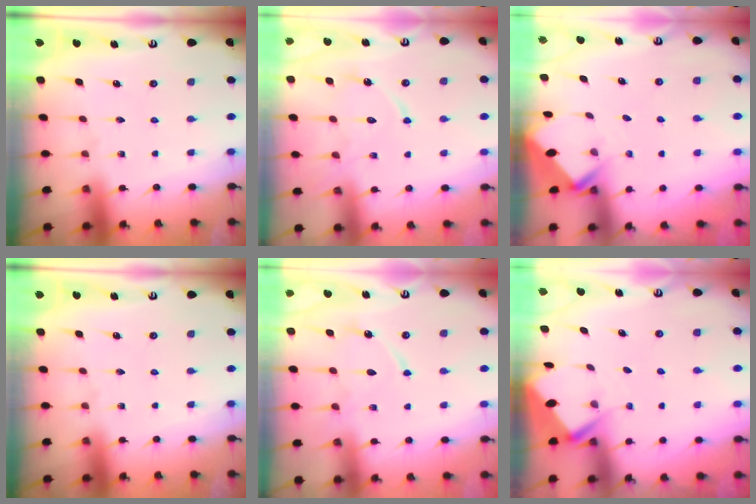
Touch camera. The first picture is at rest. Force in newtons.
{"total": 11.0, "press": 10.9, "slide": 0.6}
{"total": 2.7, "press": 2.7, "slide": 0.2}
{"total": 0.0}
{"total": 10.3, "press": 10.2, "slide": 0.9}
{"total": 2.9, "press": 2.9, "slide": 0.4}